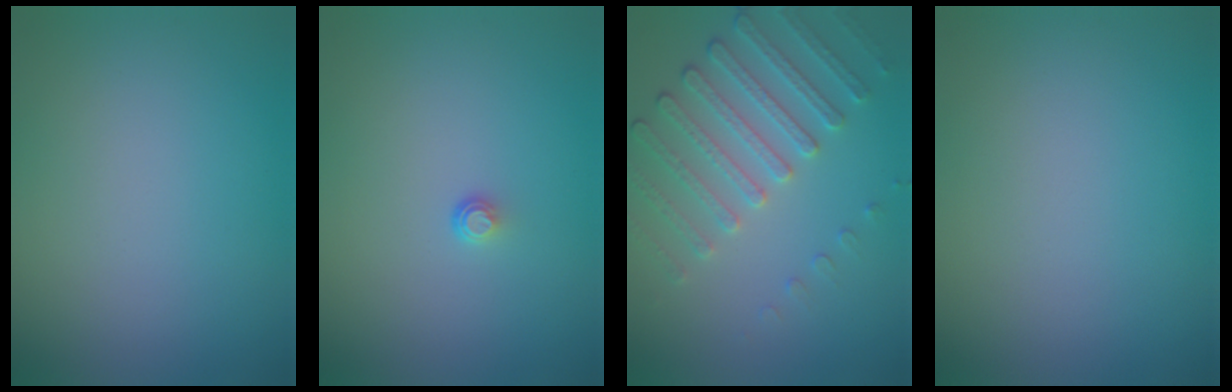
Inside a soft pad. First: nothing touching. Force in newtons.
{"total": 0.7, "press": 0.4, "slide": 0.6}
{"total": 4.0, "press": 3.7, "slide": 1.4}
{"total": 0.0}